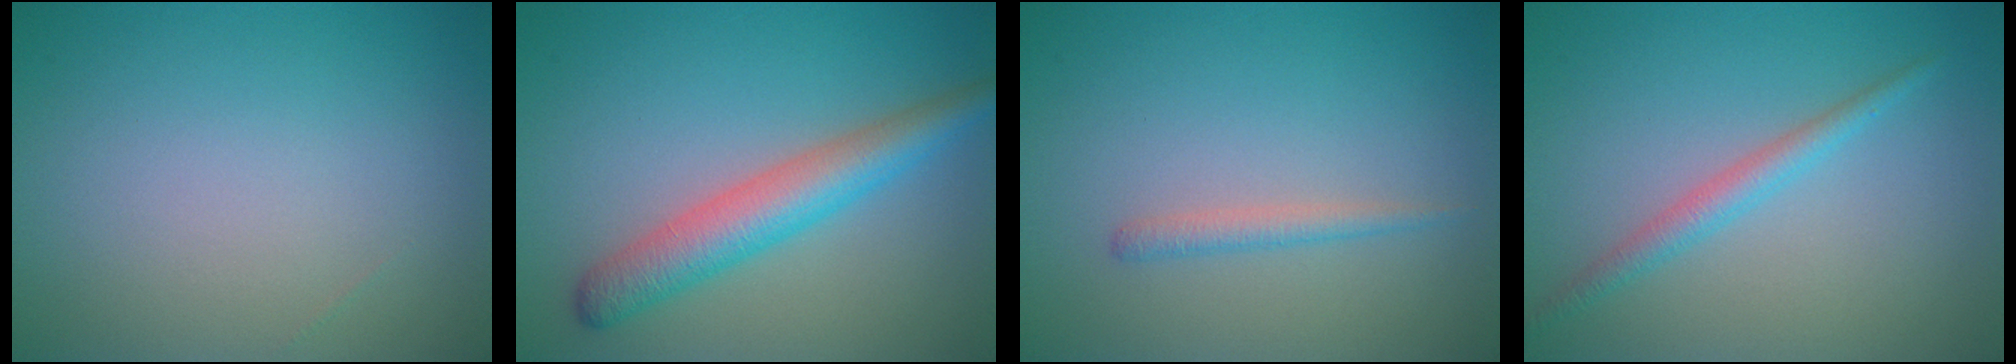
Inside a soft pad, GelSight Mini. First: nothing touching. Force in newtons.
{"total": 4.9, "press": 4.9, "slide": 0.1}
{"total": 1.3, "press": 1.3, "slide": 0.0}
{"total": 2.0, "press": 2.0, "slide": 0.1}